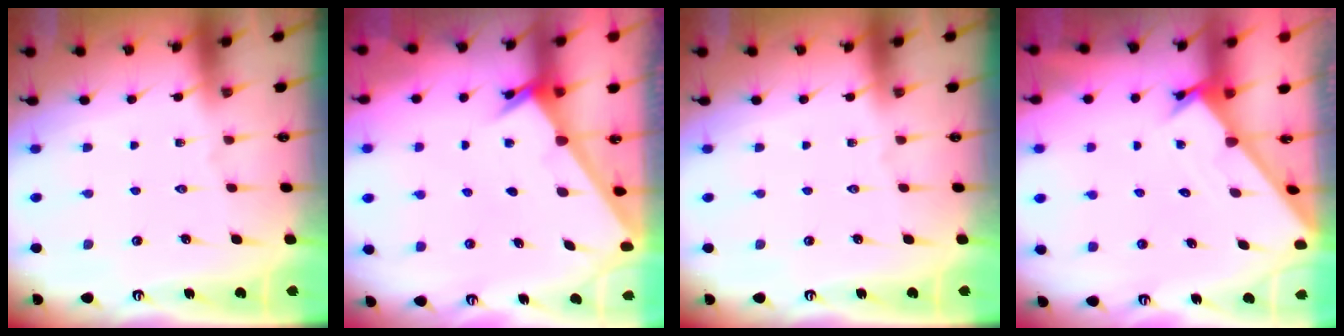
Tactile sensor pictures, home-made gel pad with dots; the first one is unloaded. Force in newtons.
{"total": 2.3, "press": 2.3, "slide": 0.2}
{"total": 0.0}
{"total": 1.8, "press": 1.8, "slide": 0.1}